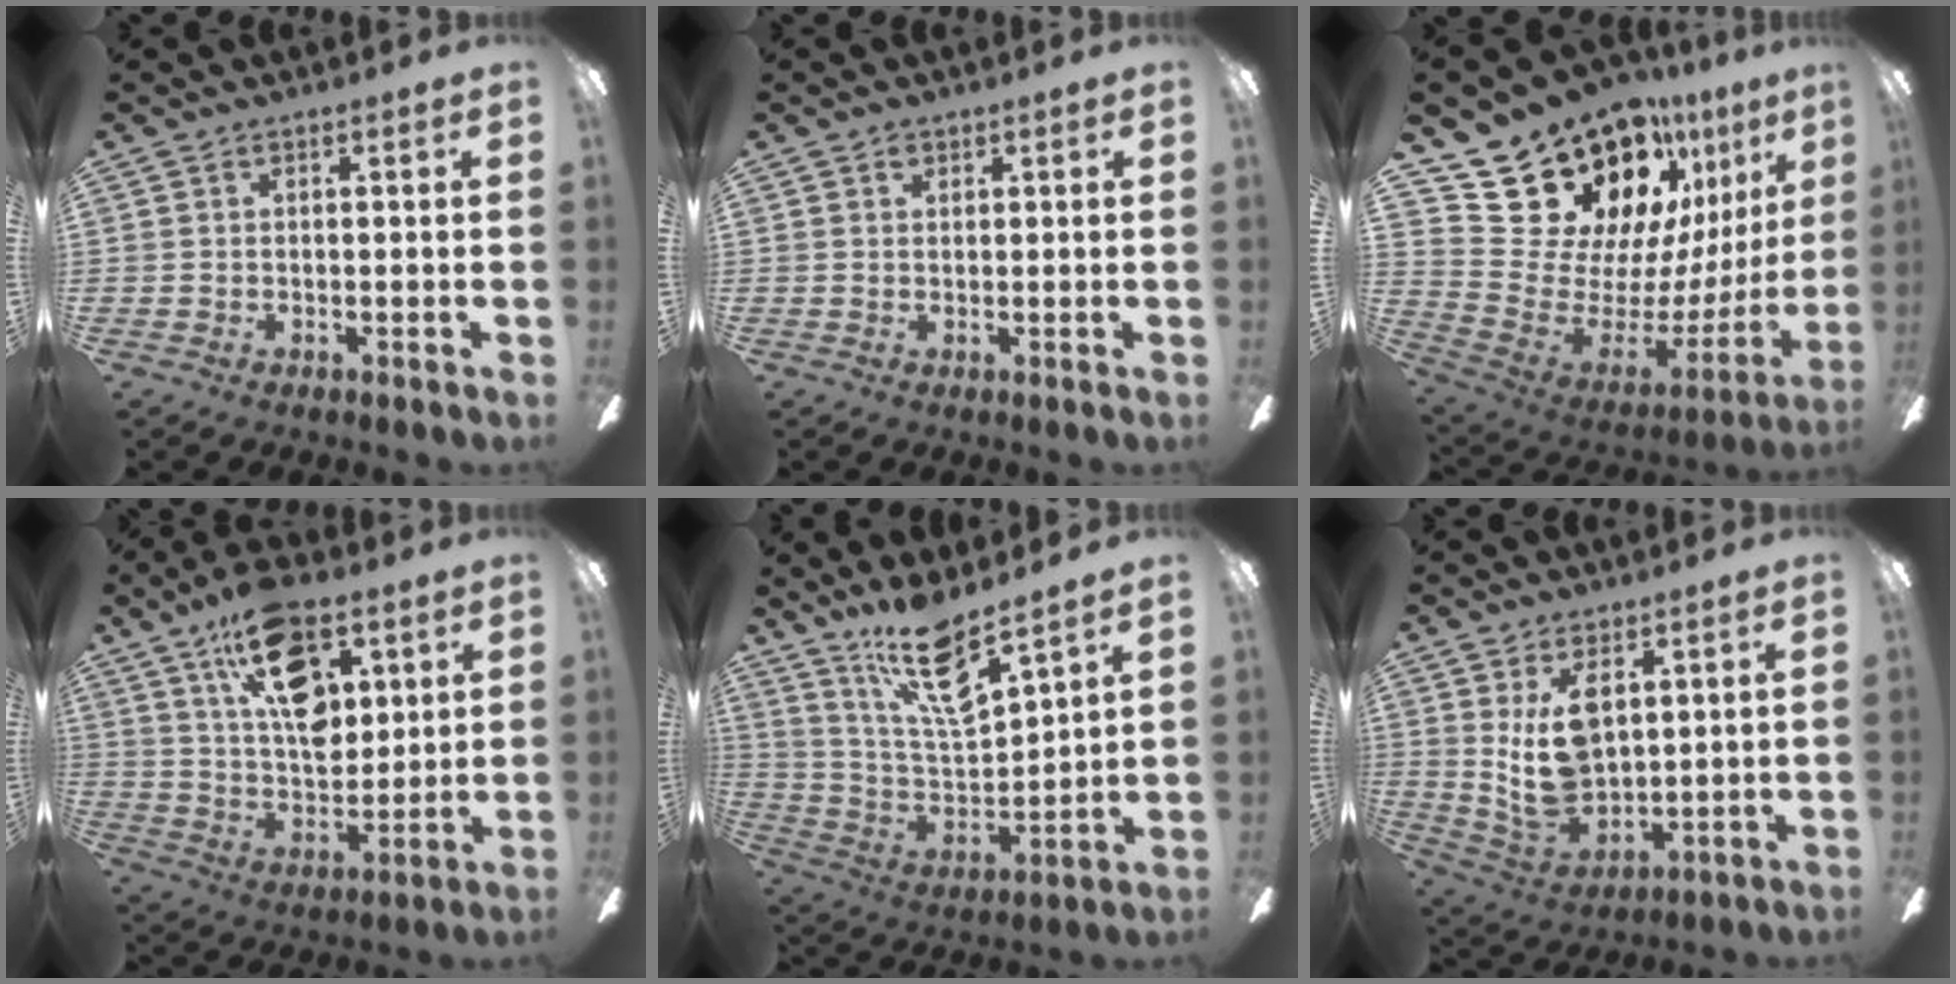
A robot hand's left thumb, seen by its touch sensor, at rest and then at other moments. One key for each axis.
{"total": 1.0, "fx": 0.7, "fy": 0.7, "fz": 0.2, "tx": 0.002, "ty": -0.002, "tz": 0.012}
{"total": 22.1, "fx": 18.0, "fy": 10.6, "fz": 7.2, "tx": -0.118, "ty": -0.154, "tz": 0.350}
{"total": 18.9, "fx": 9.8, "fy": 10.2, "fz": 12.6, "tx": -0.201, "ty": -0.031, "tz": 0.172}
{"total": 15.7, "fx": 11.5, "fy": 4.1, "fz": 9.9, "tx": -0.196, "ty": -0.071, "tz": 0.198}
{"total": 11.8, "fx": 4.7, "fy": 6.7, "fz": 8.6, "tx": -0.185, "ty": -0.019, "tz": 0.084}